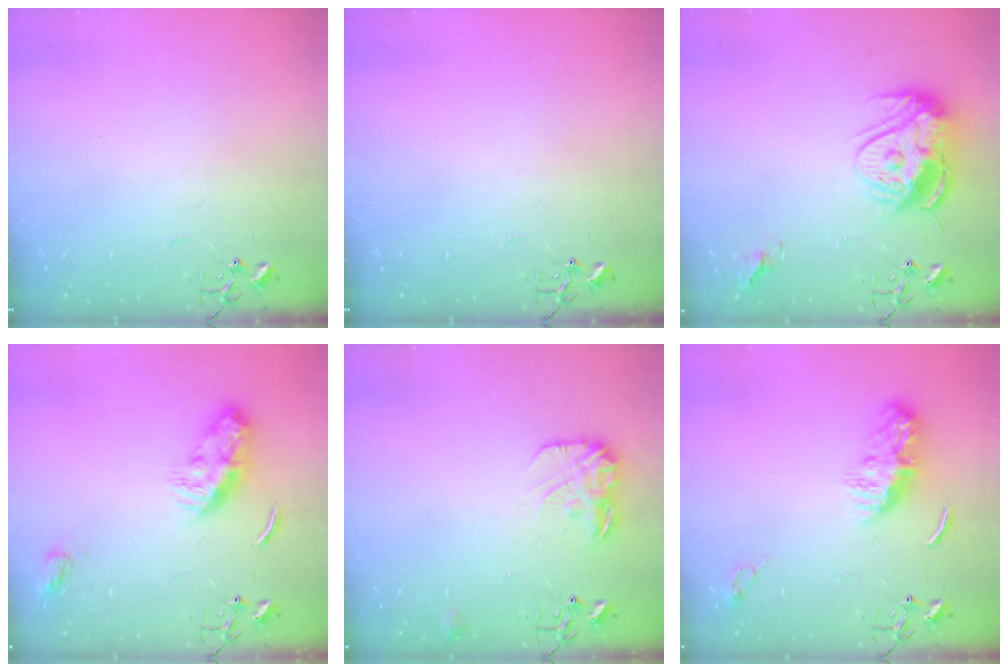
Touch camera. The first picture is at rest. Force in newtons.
{"total": 0.0}
{"total": 15.6, "press": 15.6, "slide": 1.3}
{"total": 10.6, "press": 10.5, "slide": 0.7}
{"total": 11.7, "press": 11.7, "slide": 0.4}
{"total": 8.7, "press": 8.7, "slide": 0.3}